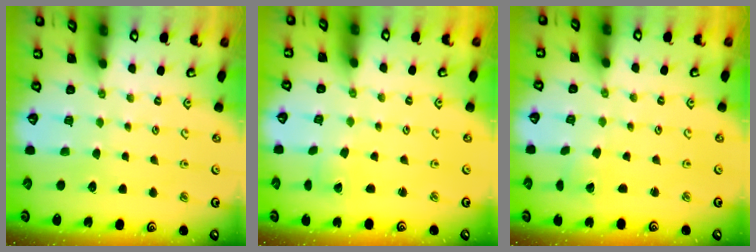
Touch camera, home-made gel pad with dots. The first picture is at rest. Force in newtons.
{"total": 0.0}
{"total": 1.5, "press": 1.5, "slide": 0.0}